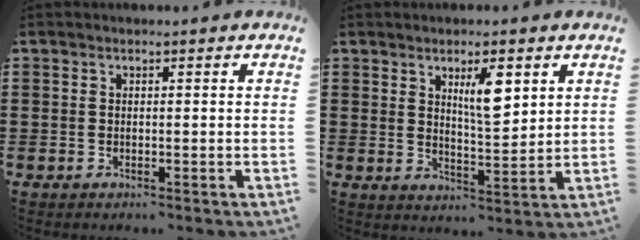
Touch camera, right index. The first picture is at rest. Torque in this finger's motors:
{"motor_torque": [0.65, 0.29, 0.32, 0.05]}